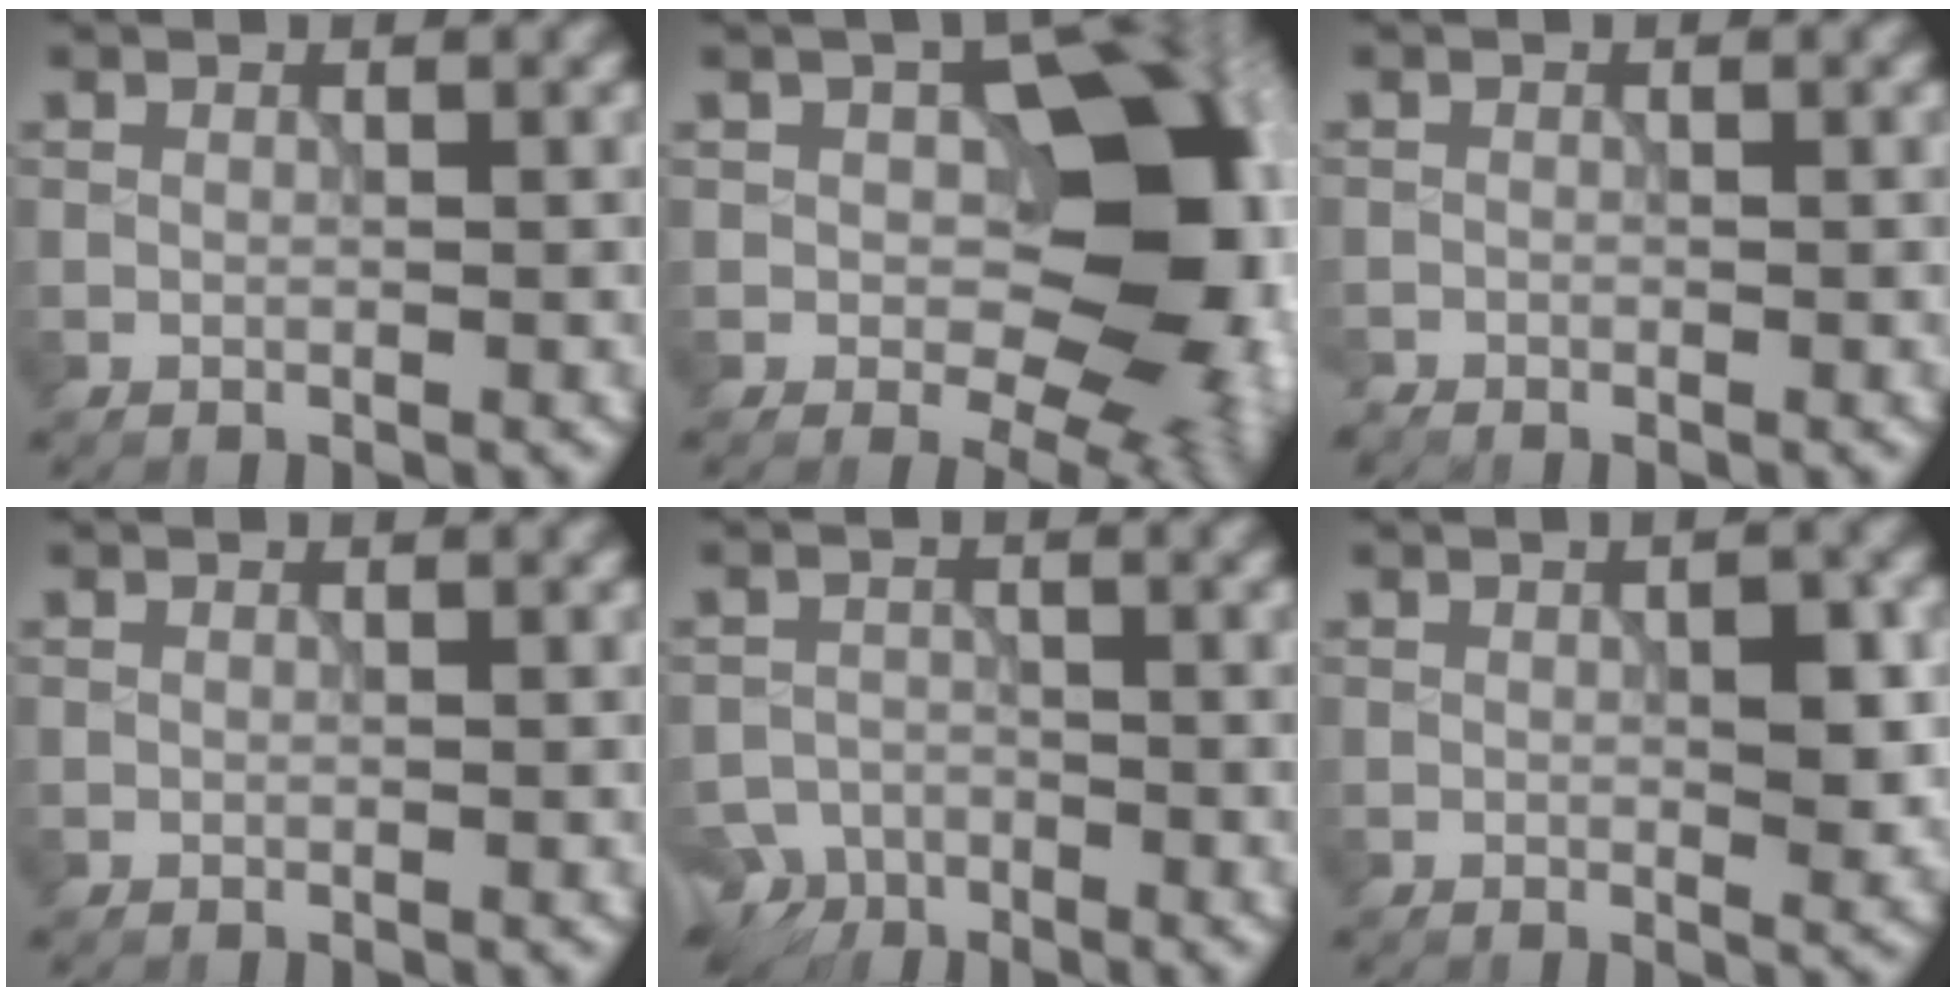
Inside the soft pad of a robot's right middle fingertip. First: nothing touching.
{"total": 15.3, "force": [0.2, 9.9, 11.6], "torque": [-0.113, -0.006, 0.023]}
{"total": 0.9, "force": [-0.9, 0.0, -0.2], "torque": [0.006, -0.005, -0.016]}
{"total": 0.0}
{"total": 4.2, "force": [-3.7, 2.0, 0.4], "torque": [-0.004, -0.005, -0.062]}
{"total": 2.5, "force": [0.2, 0.7, 2.4], "torque": [-0.034, 0.000, 0.006]}